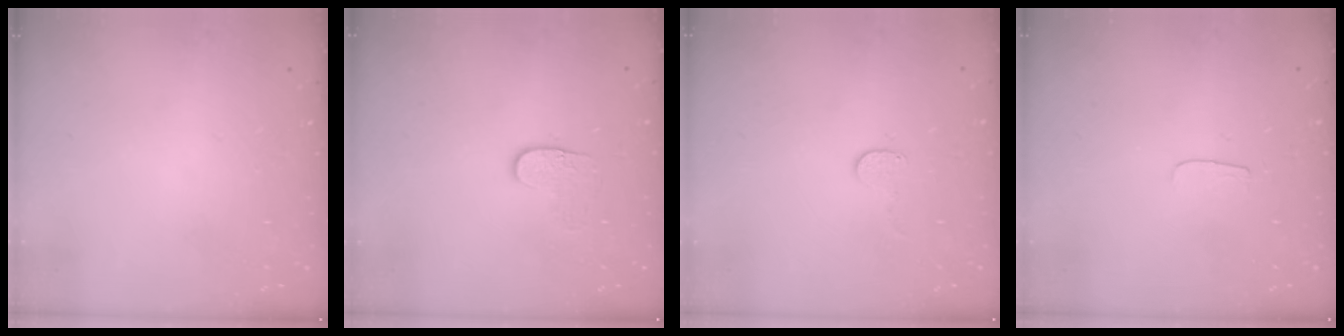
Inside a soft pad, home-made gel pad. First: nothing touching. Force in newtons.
{"total": 4.0, "press": 4.0, "slide": 0.4}
{"total": 4.6, "press": 4.6, "slide": 0.4}
{"total": 3.5, "press": 3.4, "slide": 0.4}